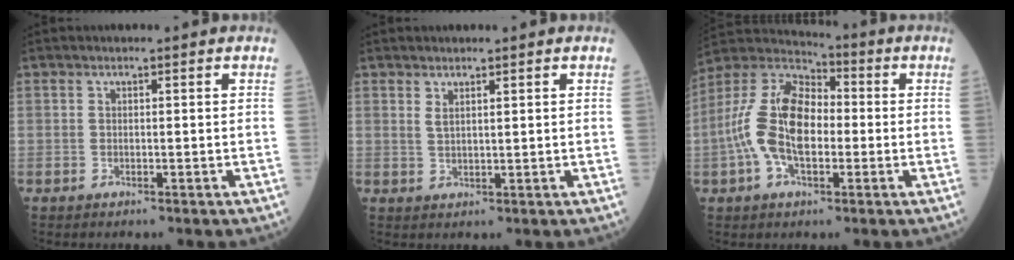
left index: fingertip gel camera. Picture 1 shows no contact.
{"total": 1.7, "force": [1.1, 0.2, 1.3], "torque": [-0.031, -0.001, 0.027]}
{"total": 13.2, "force": [-1.2, 6.3, 11.5], "torque": [-0.258, 0.027, -0.025]}